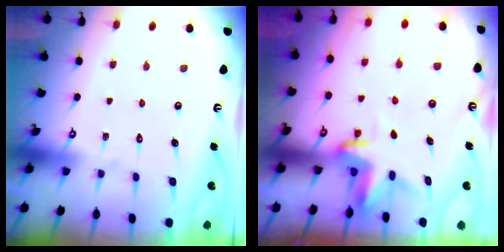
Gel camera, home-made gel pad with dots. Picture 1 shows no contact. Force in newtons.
{"total": 3.5, "press": 3.5, "slide": 0.2}